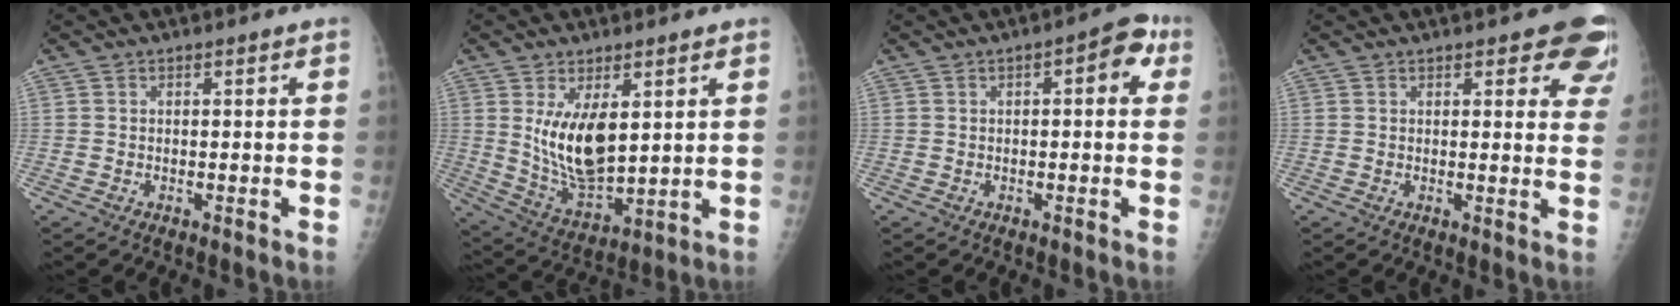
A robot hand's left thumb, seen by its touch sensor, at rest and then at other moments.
{"total": 12.2, "force": [3.2, 5.8, 10.3], "torque": [-0.165, -0.031, 0.077]}
{"total": 5.5, "force": [1.6, 2.4, 4.7], "torque": [-0.042, 0.014, 0.011]}
{"total": 9.7, "force": [6.7, 3.4, 6.1], "torque": [-0.029, -0.026, 0.061]}